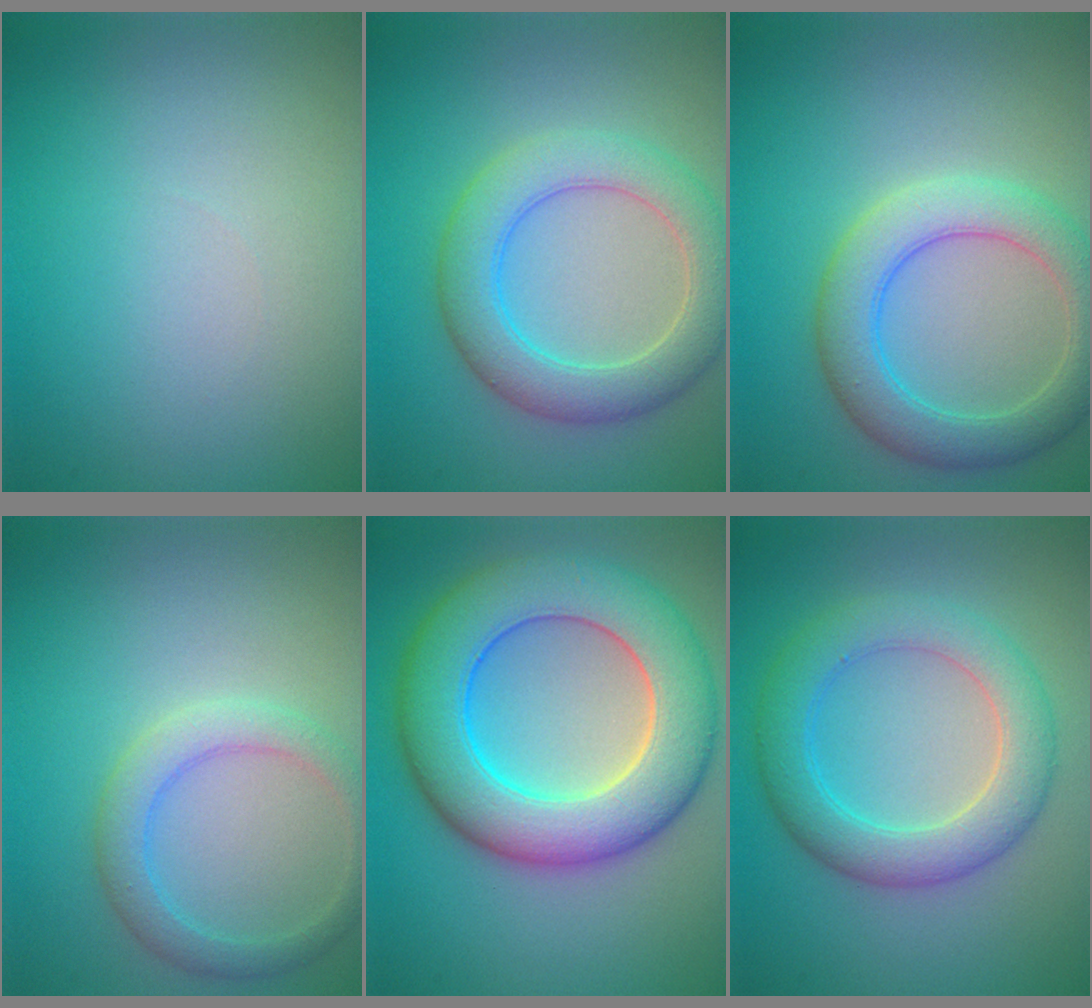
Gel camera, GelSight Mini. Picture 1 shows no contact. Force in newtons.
{"total": 5.5, "press": 5.5, "slide": 0.3}
{"total": 5.2, "press": 5.2, "slide": 0.2}
{"total": 2.9, "press": 2.9, "slide": 0.1}
{"total": 10.5, "press": 10.5, "slide": 0.1}
{"total": 5.2, "press": 5.2, "slide": 0.1}